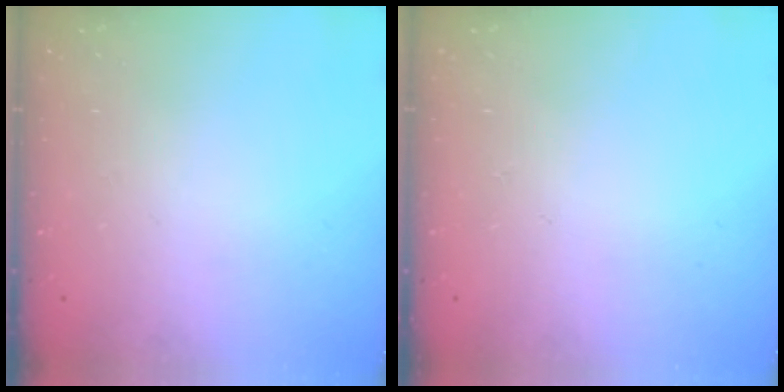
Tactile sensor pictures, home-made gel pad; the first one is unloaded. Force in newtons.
{"total": 0.0}